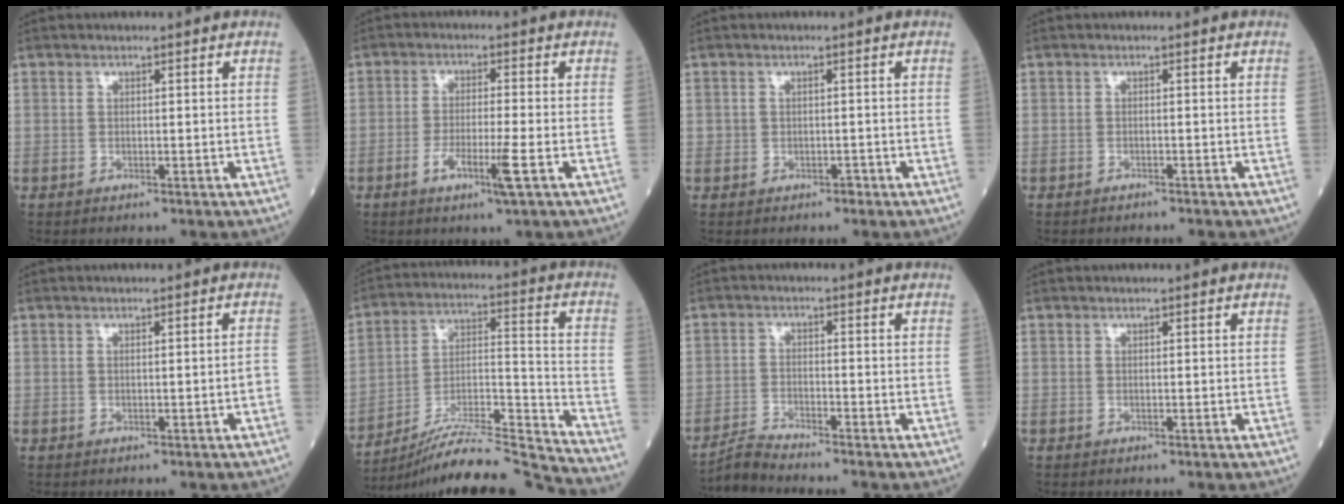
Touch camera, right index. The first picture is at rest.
{"total": 5.3, "force": [-2.1, -0.2, 4.8], "torque": [-0.089, -0.009, -0.039]}
{"total": 0.9, "force": [-0.2, 0.8, 0.3], "torque": [-0.005, 0.004, 0.001]}
{"total": 1.5, "force": [-1.4, 0.2, 0.3], "torque": [-0.008, -0.002, -0.018]}
{"total": 1.1, "force": [-0.4, 0.0, 1.0], "torque": [-0.014, 0.002, -0.002]}
{"total": 19.8, "force": [-18.9, -2.1, 5.5], "torque": [-0.100, 0.004, -0.314]}
{"total": 3.7, "force": [-3.5, -1.3, 0.1], "torque": [-0.009, -0.022, -0.070]}
{"total": 0.0}